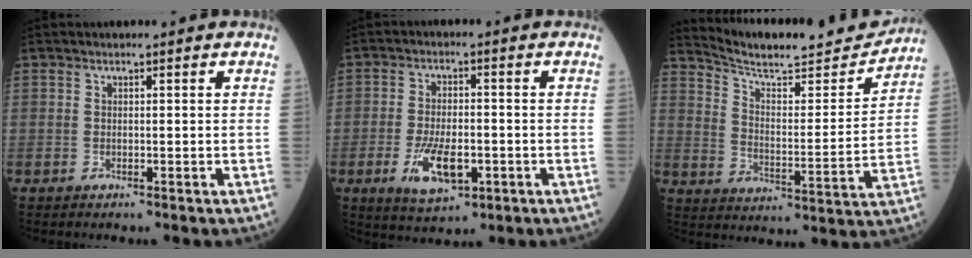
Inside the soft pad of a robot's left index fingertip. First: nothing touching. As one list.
[{"total": 8.0, "force": [-2.8, 3.4, 6.7], "torque": [-0.132, -0.008, -0.043]}, {"total": 16.9, "force": [16.3, 1.5, 4.2], "torque": [-0.072, -0.029, 0.238]}]